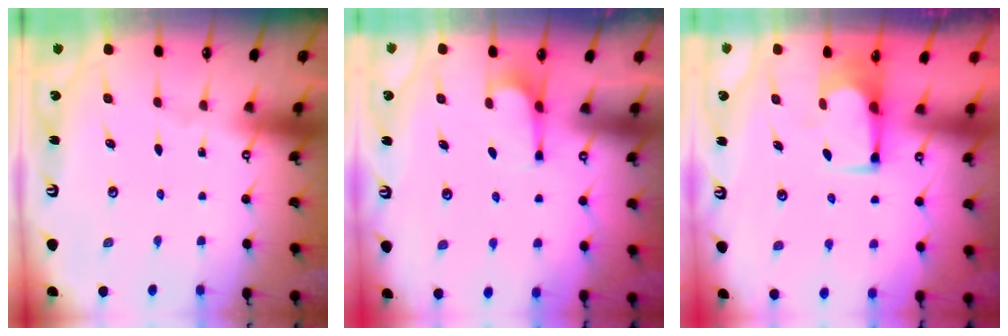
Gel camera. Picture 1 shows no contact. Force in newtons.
{"total": 2.7, "press": 2.6, "slide": 0.5}
{"total": 1.6, "press": 1.6, "slide": 0.3}